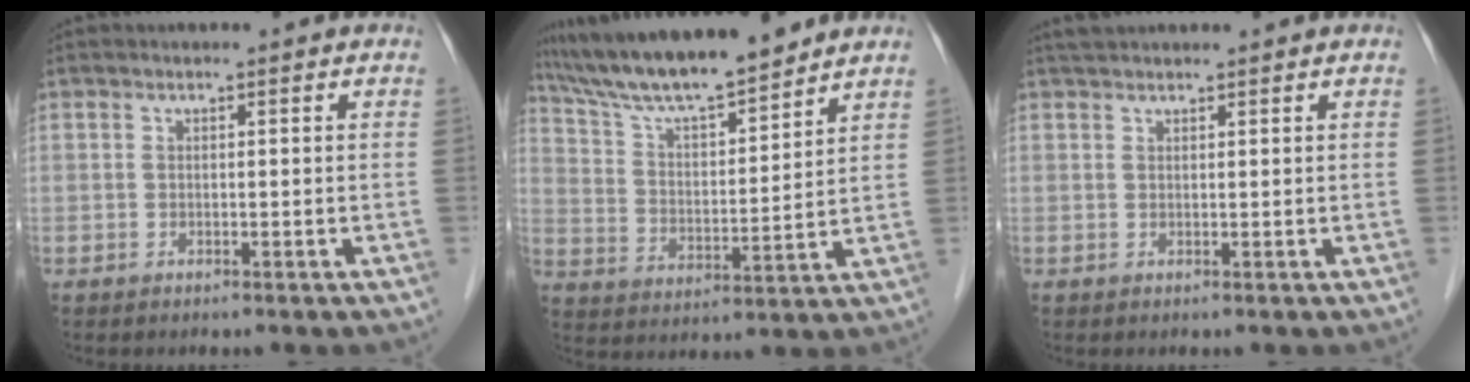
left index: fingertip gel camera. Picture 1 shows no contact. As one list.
[{"total": 14.0, "force": [12.5, 1.1, 6.2], "torque": [-0.113, 0.006, 0.225]}, {"total": 2.4, "force": [2.3, 0.3, 0.9], "torque": [-0.011, 0.024, 0.039]}]